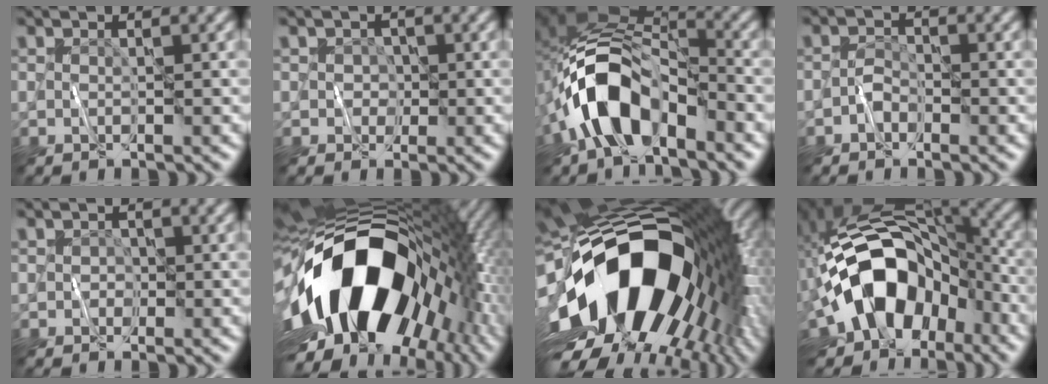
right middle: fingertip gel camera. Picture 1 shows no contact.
{"total": 1.2, "force": [0.0, 1.2, 0.1], "torque": [0.016, 0.006, -0.006]}
{"total": 9.0, "force": [-4.1, 5.3, 6.0], "torque": [-0.107, 0.001, -0.075]}
{"total": 1.2, "force": [-0.7, 0.8, 0.5], "torque": [-0.008, 0.007, -0.018]}
{"total": 0.7, "force": [-0.1, 0.6, 0.1], "torque": [0.004, 0.002, -0.003]}
{"total": 19.0, "force": [-1.8, 11.3, 15.2], "torque": [-0.282, -0.012, -0.037]}
{"total": 18.7, "force": [-2.6, 10.7, 15.1], "torque": [-0.287, -0.032, -0.043]}
{"total": 13.2, "force": [-4.6, 8.4, 9.0], "torque": [-0.138, 0.018, -0.093]}